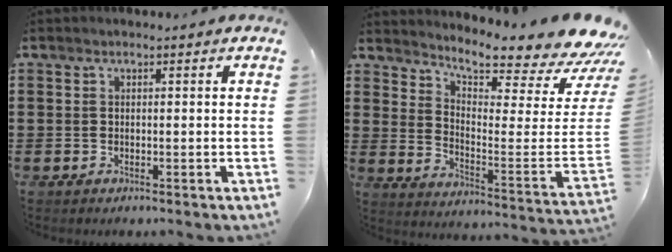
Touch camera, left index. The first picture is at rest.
{"total": 6.8, "force": [6.3, 0.0, 2.6], "torque": [-0.061, -0.073, 0.099]}